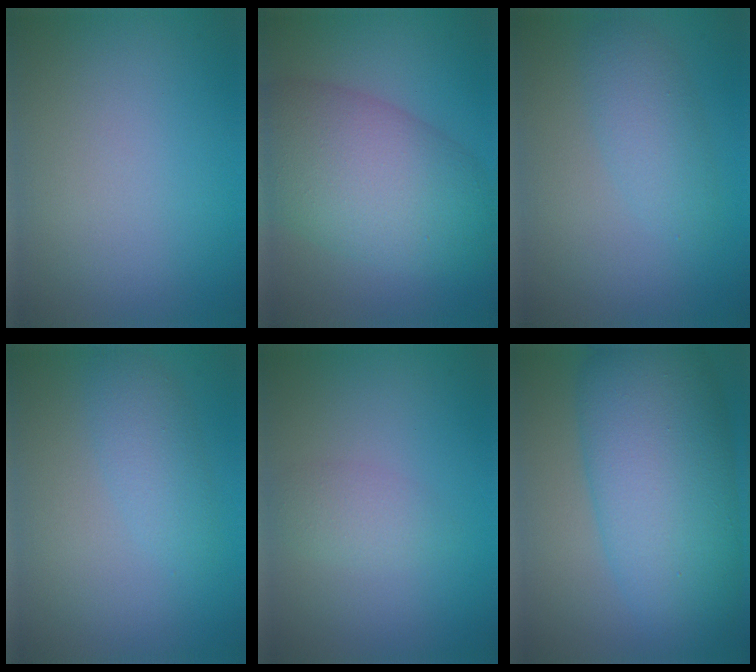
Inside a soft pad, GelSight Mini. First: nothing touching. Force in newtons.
{"total": 9.6, "press": 9.6, "slide": 0.2}
{"total": 2.7, "press": 2.7, "slide": 0.1}
{"total": 2.4, "press": 2.4, "slide": 0.1}
{"total": 1.8, "press": 1.8, "slide": 0.1}
{"total": 11.1, "press": 11.1, "slide": 0.2}